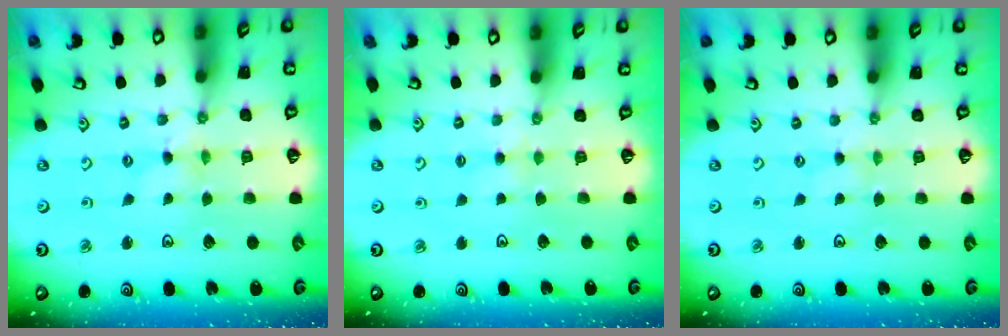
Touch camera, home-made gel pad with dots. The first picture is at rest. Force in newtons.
{"total": 3.1, "press": 3.0, "slide": 0.5}
{"total": 0.6, "press": 0.6, "slide": 0.2}